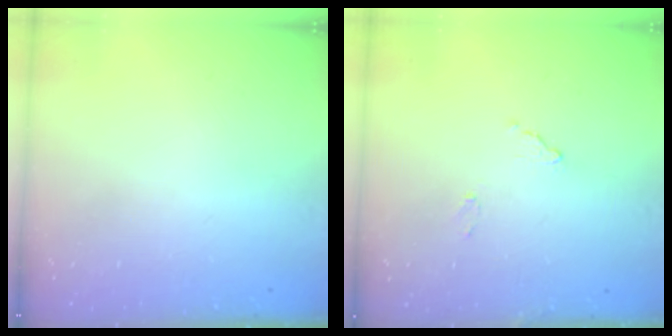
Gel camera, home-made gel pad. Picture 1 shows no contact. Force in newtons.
{"total": 9.5, "press": 9.5, "slide": 0.4}